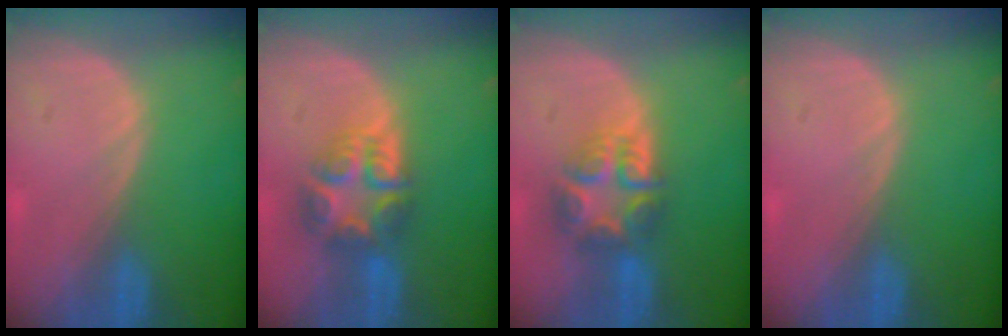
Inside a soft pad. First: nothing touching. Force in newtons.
{"total": 7.7, "press": 6.7, "slide": 3.7}
{"total": 7.7, "press": 6.7, "slide": 3.8}
{"total": 0.0}